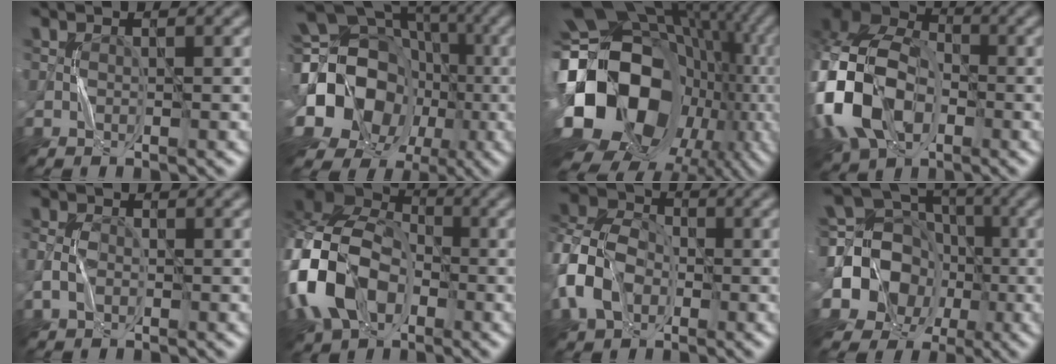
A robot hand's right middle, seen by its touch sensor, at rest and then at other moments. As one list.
[{"total": 21.6, "force": [-3.1, 18.8, 10.3], "torque": [-0.197, 0.006, -0.089]}, {"total": 21.6, "force": [-5.6, 16.8, 12.3], "torque": [-0.241, -0.006, -0.089]}, {"total": 16.1, "force": [-4.3, 11.1, 10.8], "torque": [-0.250, -0.026, -0.088]}, {"total": 1.9, "force": [-0.8, 1.3, 1.1], "torque": [-0.024, 0.002, -0.020]}, {"total": 13.9, "force": [-4.6, 9.7, 8.8], "torque": [-0.204, -0.018, -0.104]}, {"total": 7.7, "force": [-2.5, 5.5, 4.6], "torque": [-0.101, 0.009, -0.070]}, {"total": 14.8, "force": [-1.6, 13.3, 6.2], "torque": [-0.153, 0.025, -0.054]}]